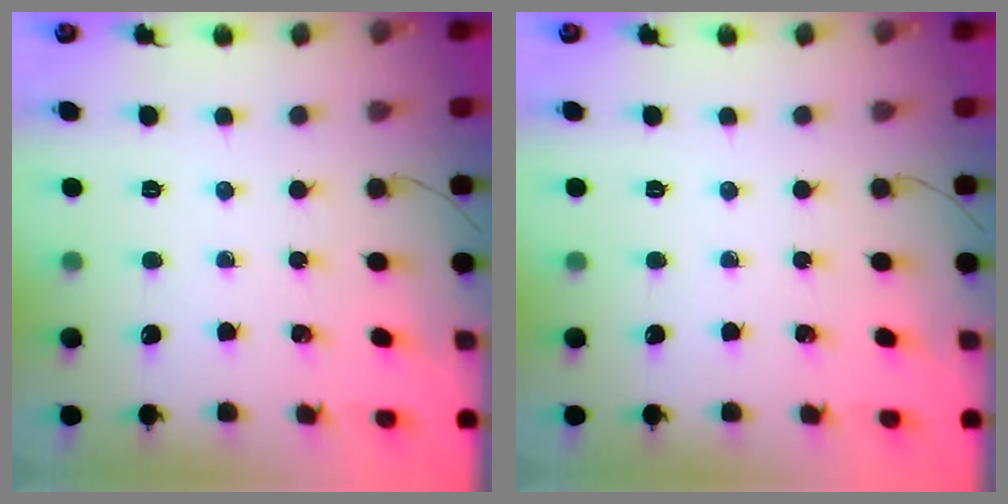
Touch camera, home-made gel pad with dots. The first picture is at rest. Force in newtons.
{"total": 0.0}